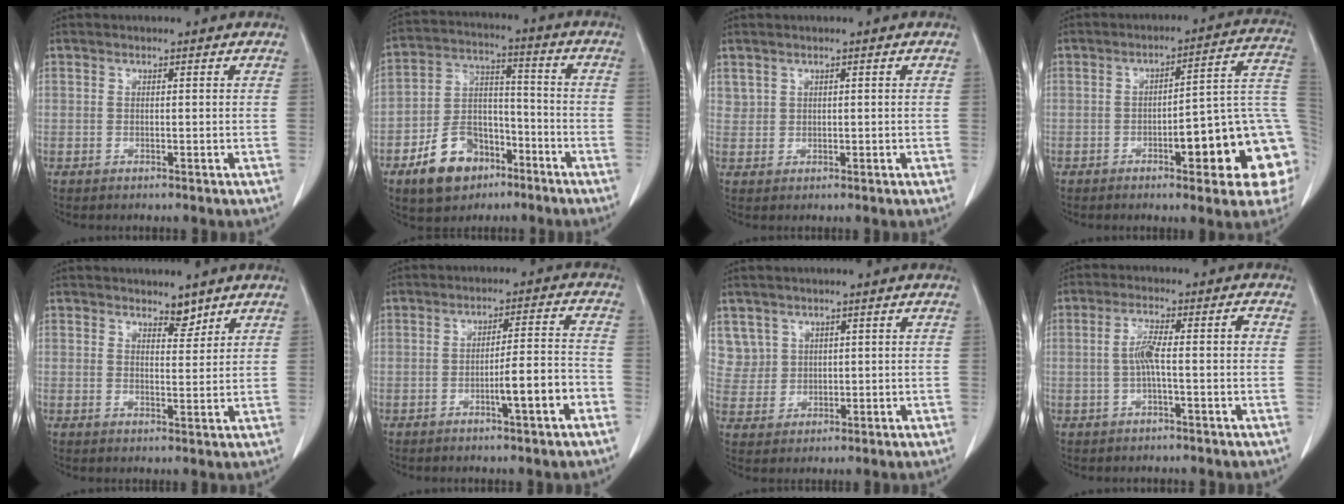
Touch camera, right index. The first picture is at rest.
{"total": 11.6, "force": [-6.5, 7.6, 5.8], "torque": [-0.118, 0.021, -0.108]}
{"total": 1.2, "force": [0.7, 0.9, 0.2], "torque": [0.003, 0.007, 0.015]}
{"total": 16.6, "force": [-4.4, 3.2, 15.7], "torque": [-0.118, 0.038, -0.047]}
{"total": 2.6, "force": [2.3, 1.0, 0.8], "torque": [-0.008, -0.006, 0.036]}
{"total": 7.0, "force": [-3.2, 0.3, 6.3], "torque": [-0.093, 0.011, -0.046]}
{"total": 4.4, "force": [2.2, 3.8, -0.3], "torque": [0.014, 0.008, 0.049]}
{"total": 4.9, "force": [-0.6, 0.6, 4.9], "torque": [-0.096, 0.020, -0.008]}